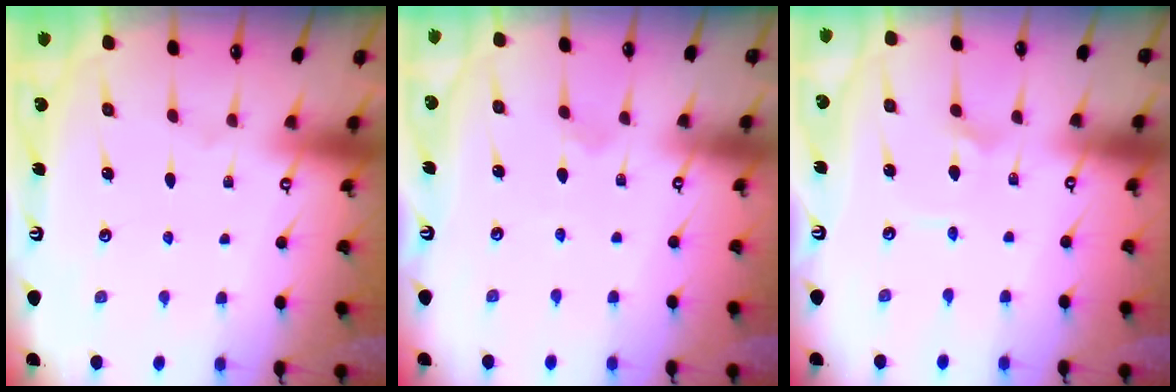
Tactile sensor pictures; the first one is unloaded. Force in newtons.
{"total": 1.2, "press": 1.2, "slide": 0.2}
{"total": 1.8, "press": 1.8, "slide": 0.1}